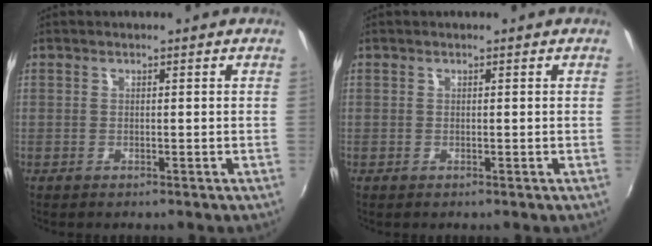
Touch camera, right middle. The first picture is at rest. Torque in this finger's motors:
{"motor_torque": [0.00, 0.00, 0.00, 0.00]}